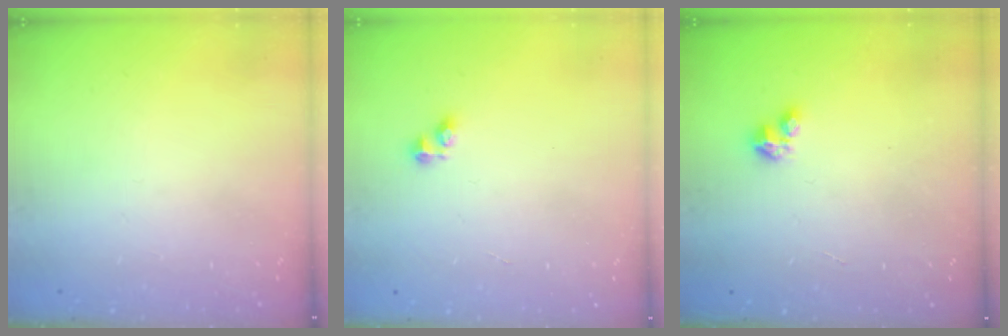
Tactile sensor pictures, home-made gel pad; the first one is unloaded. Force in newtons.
{"total": 2.1, "press": 2.1, "slide": 0.3}
{"total": 1.8, "press": 1.7, "slide": 0.3}